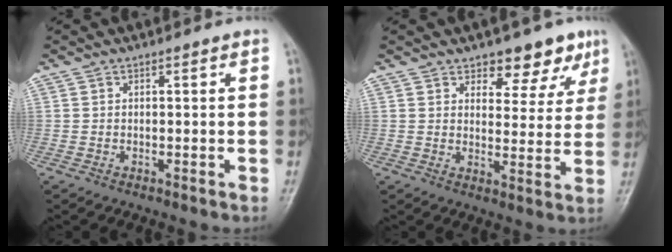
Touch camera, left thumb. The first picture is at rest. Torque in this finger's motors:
{"motor_torque": [0.24, 0.17, -0.31, -0.14, 0.10]}